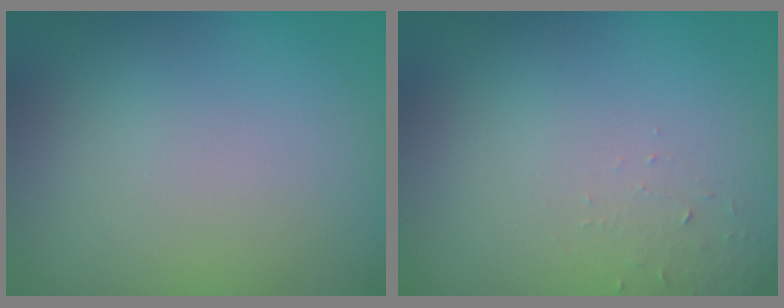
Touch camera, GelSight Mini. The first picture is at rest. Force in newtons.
{"total": 1.0, "press": 0.9, "slide": 0.1}